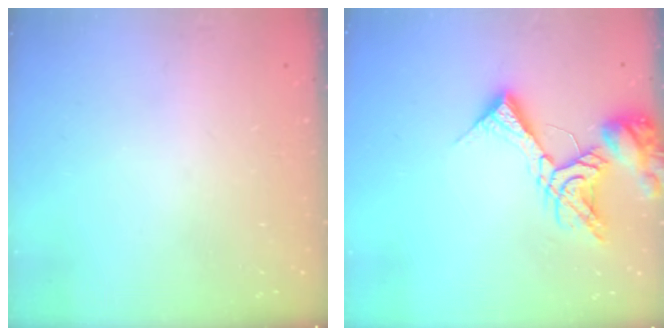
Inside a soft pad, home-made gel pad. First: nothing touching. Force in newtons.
{"total": 14.9, "press": 14.8, "slide": 2.0}